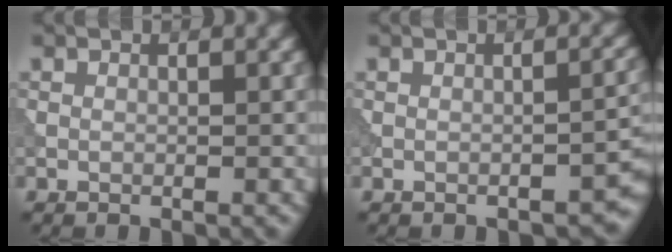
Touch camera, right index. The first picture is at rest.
{"total": 2.8, "force": [-1.8, 1.0, 1.9], "torque": [-0.019, 0.005, -0.023]}